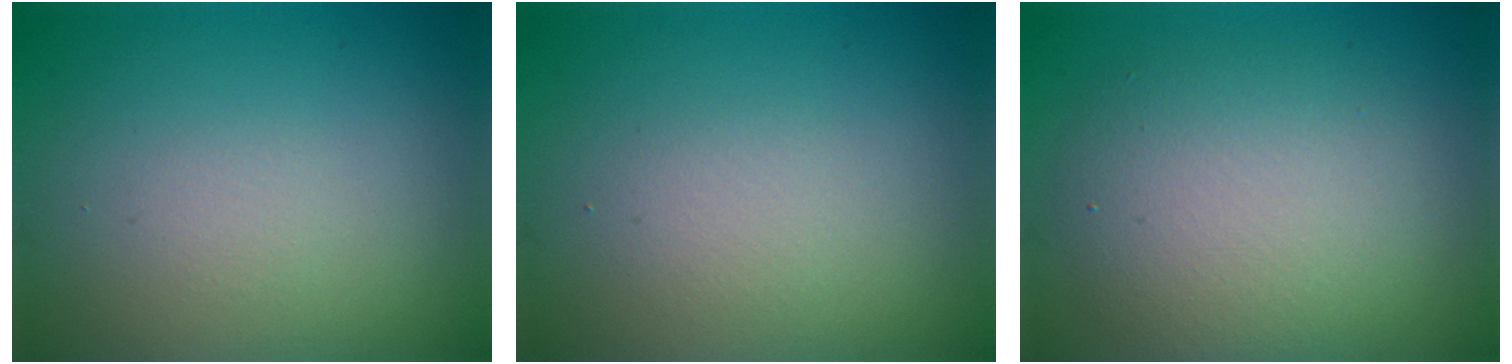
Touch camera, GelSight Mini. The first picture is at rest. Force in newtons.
{"total": 1.4, "press": 1.4, "slide": 0.1}
{"total": 5.7, "press": 5.7, "slide": 0.6}